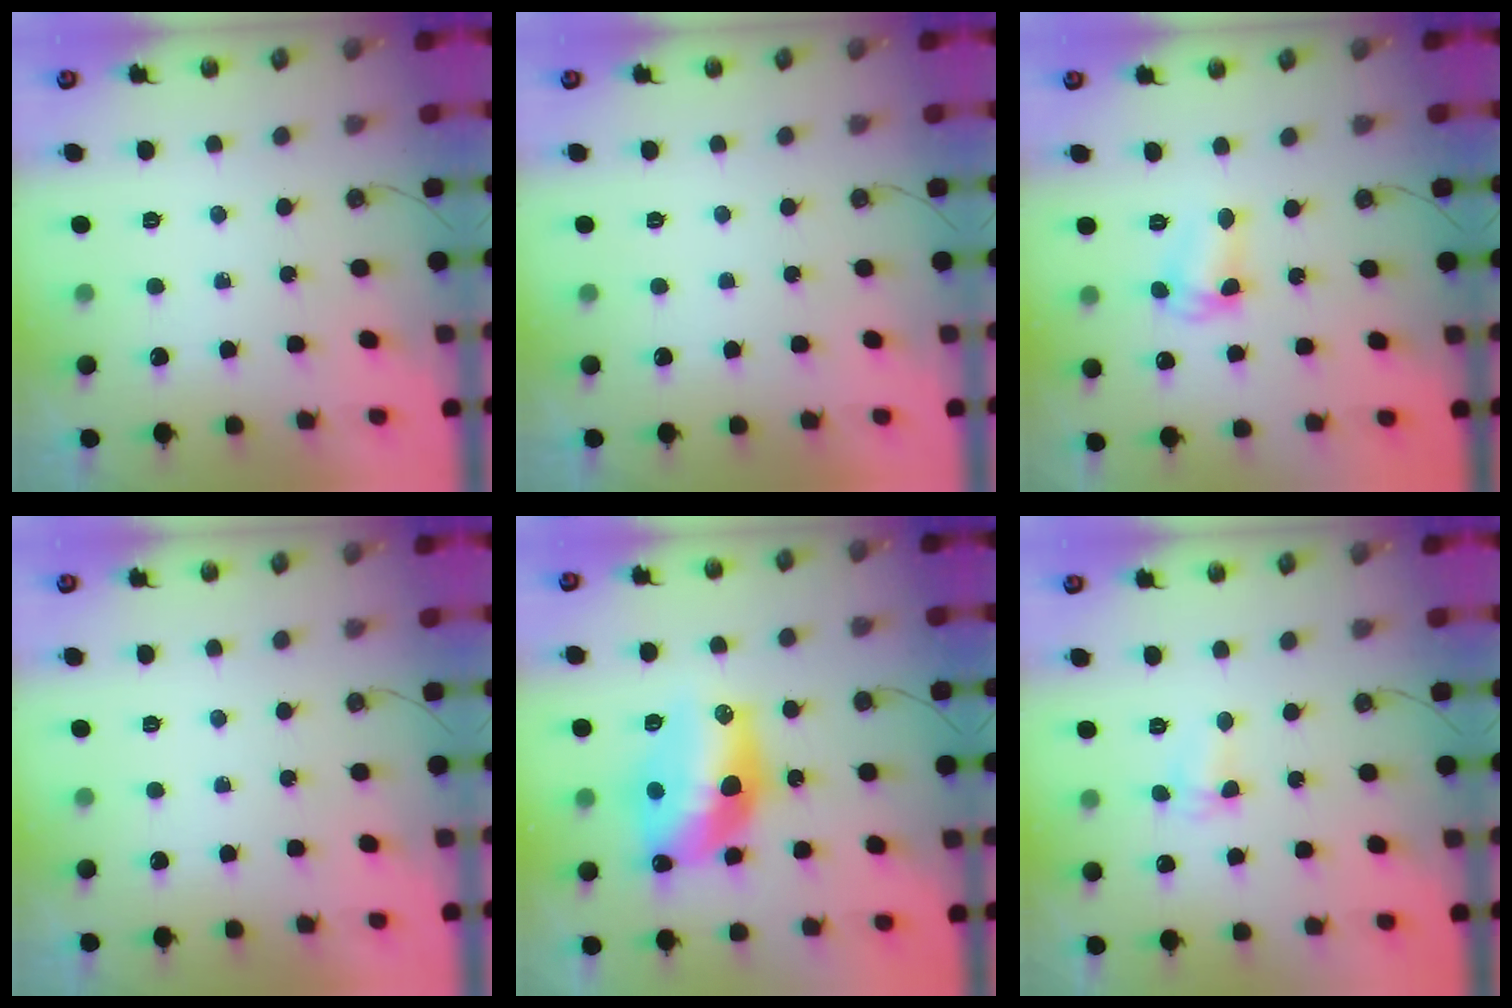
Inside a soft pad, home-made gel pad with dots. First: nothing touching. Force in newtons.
{"total": 0.0}
{"total": 7.1, "press": 7.0, "slide": 0.5}
{"total": 0.0}
{"total": 16.1, "press": 16.0, "slide": 1.4}
{"total": 5.8, "press": 4.7, "slide": 3.4}